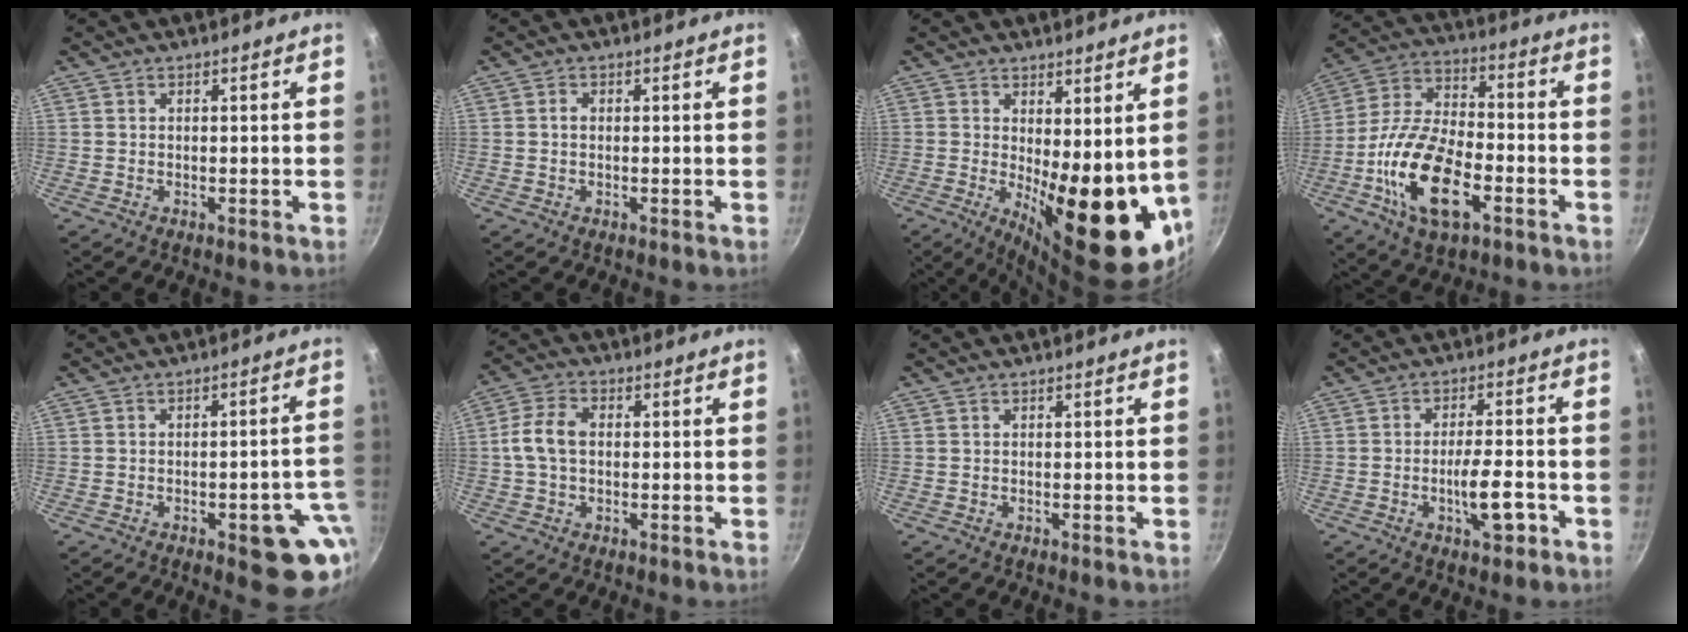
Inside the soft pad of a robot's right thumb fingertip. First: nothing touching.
{"total": 1.2, "force": [0.1, 0.9, 0.8], "torque": [-0.016, 0.005, -0.001]}
{"total": 17.0, "force": [0.3, 6.3, 15.8], "torque": [-0.173, -0.035, 0.021]}
{"total": 18.9, "force": [-6.5, 9.3, 15.1], "torque": [-0.280, 0.030, -0.129]}
{"total": 11.7, "force": [-3.8, 4.8, 10.0], "torque": [-0.066, 0.021, -0.042]}
{"total": 7.1, "force": [0.1, 4.8, 5.3], "torque": [-0.103, 0.021, -0.005]}
{"total": 0.0}
{"total": 7.4, "force": [-2.8, 2.2, 6.5], "torque": [-0.093, 0.018, -0.045]}